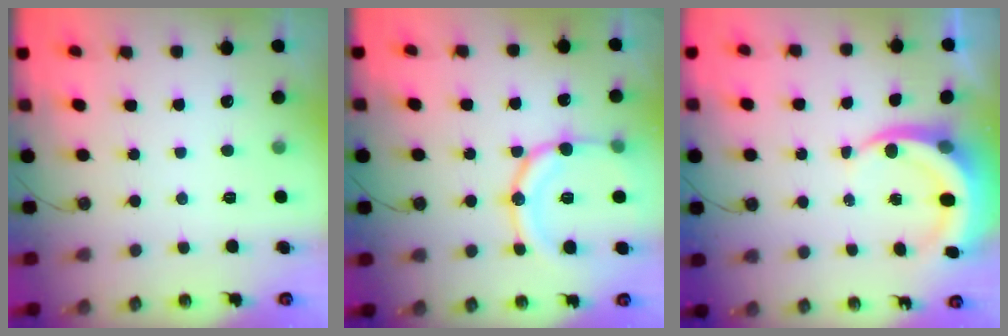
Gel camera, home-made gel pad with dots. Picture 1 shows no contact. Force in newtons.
{"total": 16.9, "press": 16.6, "slide": 3.3}
{"total": 7.2, "press": 7.2, "slide": 0.7}